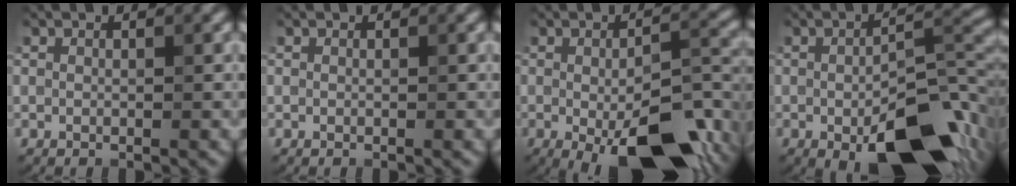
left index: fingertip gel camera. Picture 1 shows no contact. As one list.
[{"total": 0.0}, {"total": 12.8, "force": [-5.3, 4.5, 10.8], "torque": [-0.172, -0.031, -0.065]}, {"total": 11.6, "force": [-4.4, 4.5, 9.7], "torque": [-0.157, -0.016, -0.059]}]